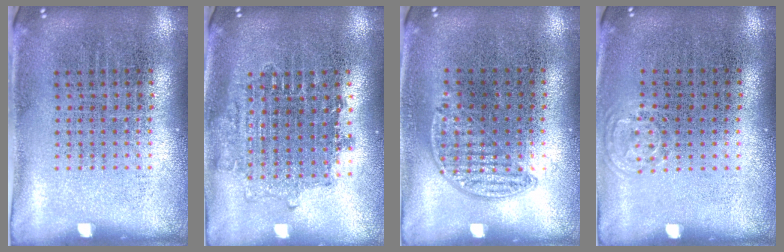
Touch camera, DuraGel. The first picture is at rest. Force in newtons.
{"total": 1.6, "press": 1.3, "slide": 0.8}
{"total": 0.8, "press": 0.6, "slide": 0.5}
{"total": 0.5, "press": 0.5, "slide": 0.1}